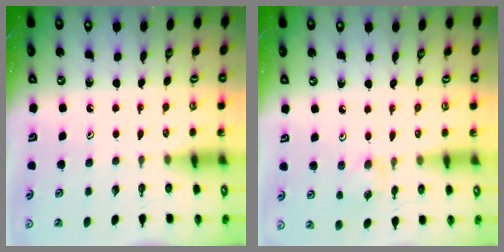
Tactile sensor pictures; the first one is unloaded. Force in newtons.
{"total": 2.5, "press": 2.5, "slide": 0.5}